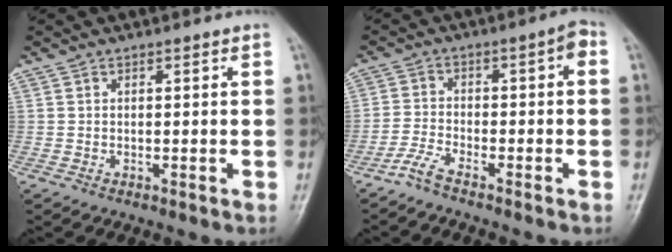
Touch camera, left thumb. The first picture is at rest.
{"total": 5.8, "force": [-3.2, 1.0, 4.7], "torque": [-0.084, 0.041, -0.060]}